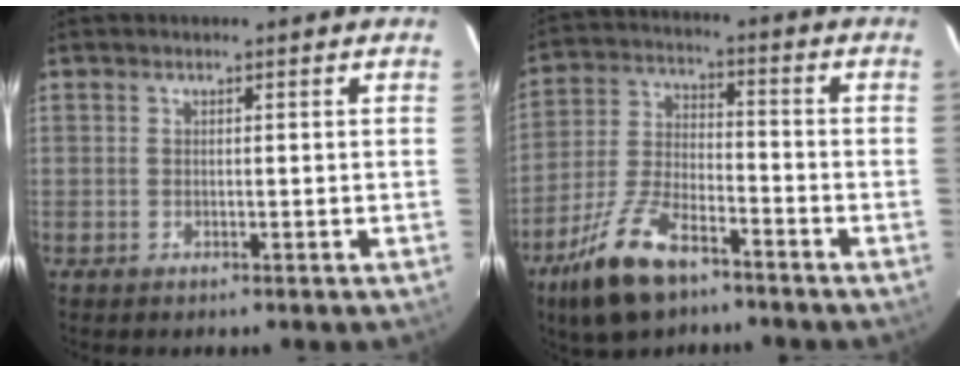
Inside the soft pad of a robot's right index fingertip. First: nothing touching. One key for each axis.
{"total": 12.1, "fx": -8.1, "fy": 4.3, "fz": 7.9, "tx": -0.172, "ty": -0.010, "tz": -0.154}